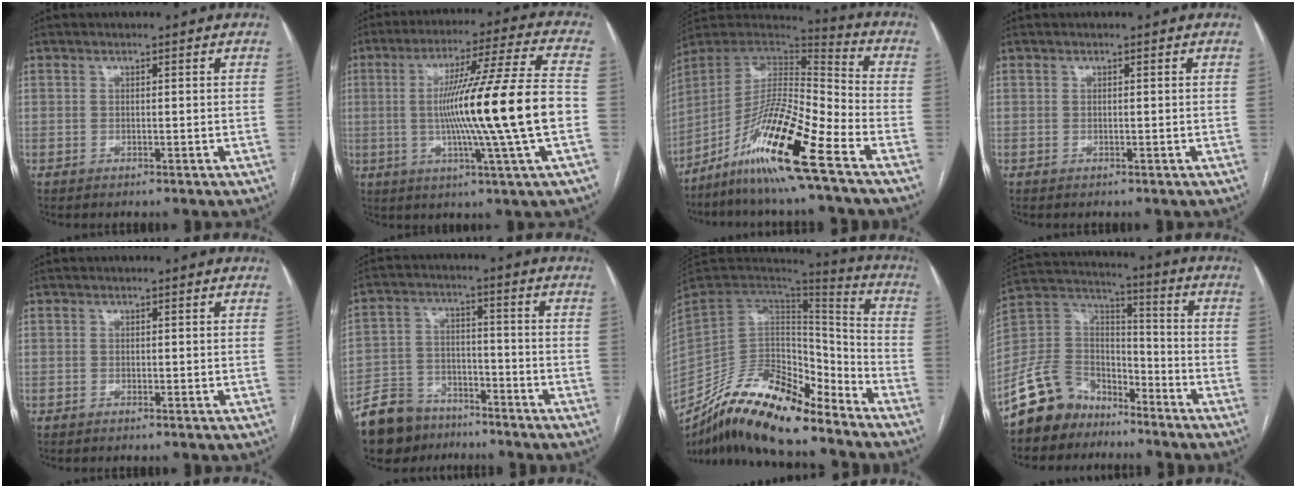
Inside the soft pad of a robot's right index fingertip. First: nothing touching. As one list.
[{"total": 18.8, "force": [-2.0, -2.0, 18.5], "torque": [-0.307, -0.003, -0.042]}, {"total": 16.9, "force": [-9.9, 0.3, 13.7], "torque": [-0.263, -0.012, -0.184]}, {"total": 0.0}, {"total": 0.0}, {"total": 10.5, "force": [-8.2, 5.9, 2.7], "torque": [-0.063, 0.015, -0.143]}, {"total": 20.8, "force": [-16.6, 6.1, 10.9], "torque": [-0.211, 0.014, -0.299]}, {"total": 12.0, "force": [-8.9, 7.6, 2.5], "torque": [-0.066, 0.059, -0.171]}]